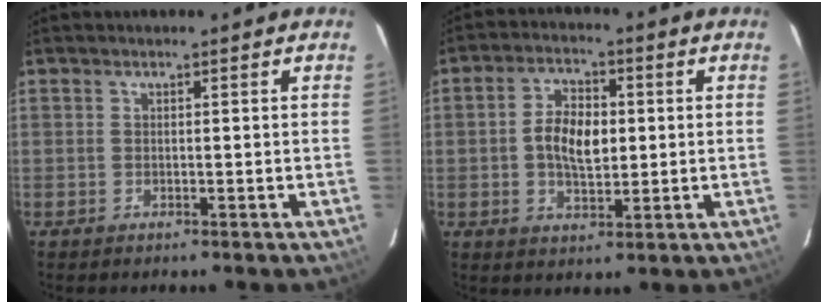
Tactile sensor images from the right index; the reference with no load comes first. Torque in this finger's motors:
{"motor_torque": [0.39, 0.14, 0.22, 0.09]}